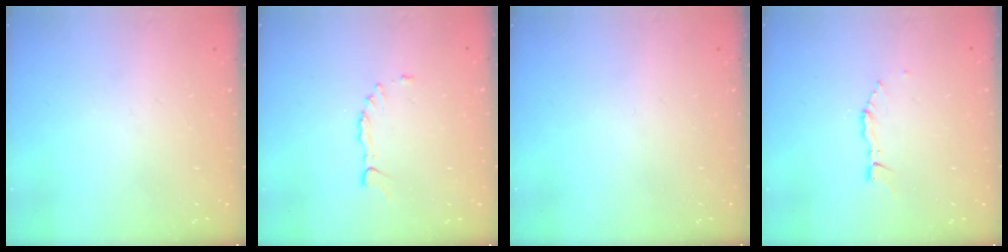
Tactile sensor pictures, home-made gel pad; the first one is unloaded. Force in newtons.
{"total": 2.2, "press": 2.2, "slide": 0.3}
{"total": 0.0}
{"total": 2.9, "press": 2.8, "slide": 0.3}